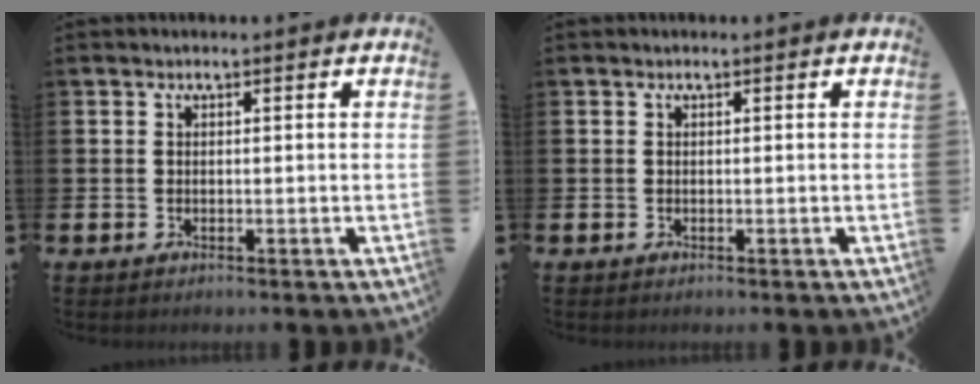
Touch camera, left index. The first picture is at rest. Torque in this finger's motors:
{"motor_torque": [0.00, 0.00, -0.02, 0.00]}